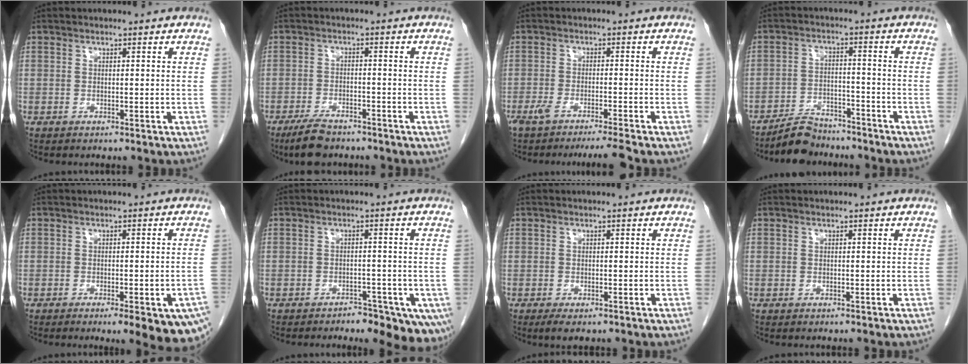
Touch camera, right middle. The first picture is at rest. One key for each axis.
{"total": 6.0, "fx": -4.9, "fy": 1.9, "fz": 3.0, "tx": -0.060, "ty": -0.009, "tz": -0.087}
{"total": 6.2, "fx": -5.1, "fy": -0.9, "fz": 3.3, "tx": -0.048, "ty": -0.010, "tz": -0.084}
{"total": 6.0, "fx": -5.5, "fy": 2.1, "fz": 1.0, "tx": -0.022, "ty": -0.005, "tz": -0.098}
{"total": 12.5, "fx": -7.7, "fy": 3.1, "fz": 9.4, "tx": -0.065, "ty": -0.009, "tz": -0.091}
{"total": 10.3, "fx": -7.3, "fy": 4.3, "fz": 5.9, "tx": -0.063, "ty": -0.003, "tz": -0.091}
{"total": 2.1, "fx": -1.3, "fy": 0.7, "fz": 1.5, "tx": -0.022, "ty": -0.005, "tz": -0.016}
{"total": 0.0}